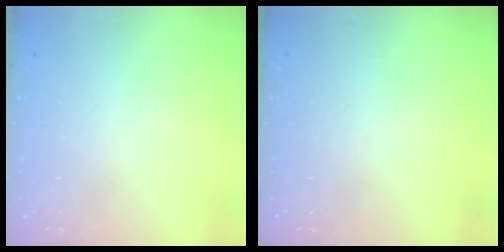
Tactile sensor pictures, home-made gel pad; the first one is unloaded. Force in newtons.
{"total": 0.0}